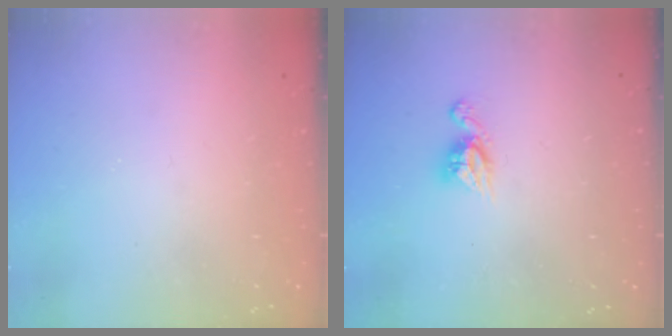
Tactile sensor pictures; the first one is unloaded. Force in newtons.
{"total": 6.7, "press": 6.7, "slide": 0.4}